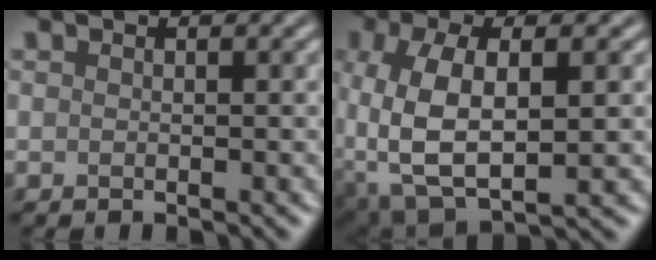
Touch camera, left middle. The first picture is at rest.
{"total": 8.1, "force": [-0.5, 4.0, 7.0], "torque": [-0.149, 0.000, -0.009]}